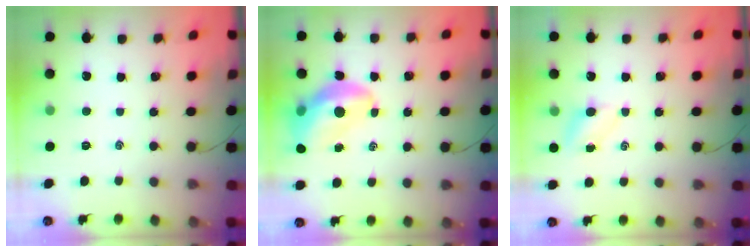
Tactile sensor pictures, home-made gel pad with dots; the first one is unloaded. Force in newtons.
{"total": 12.9, "press": 12.4, "slide": 3.4}
{"total": 4.2, "press": 4.0, "slide": 1.1}